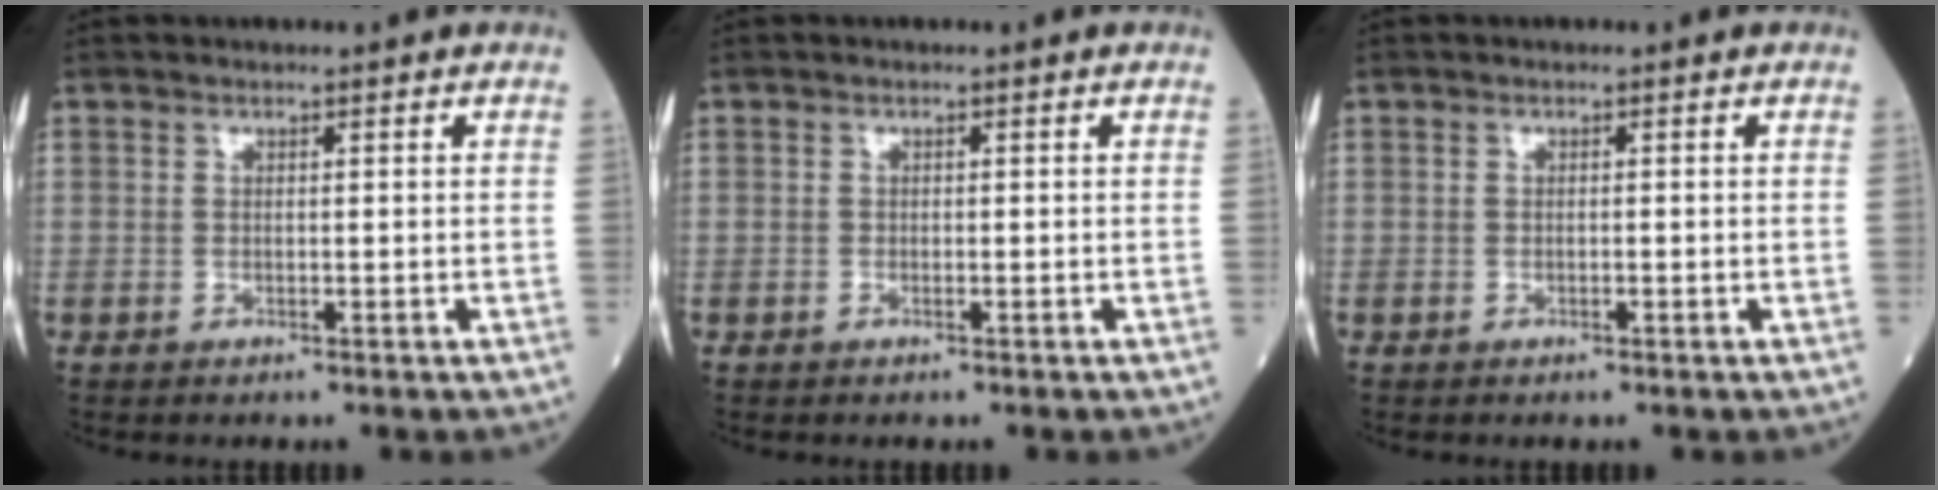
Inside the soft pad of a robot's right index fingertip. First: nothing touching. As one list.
[{"total": 0.0}, {"total": 0.0}]